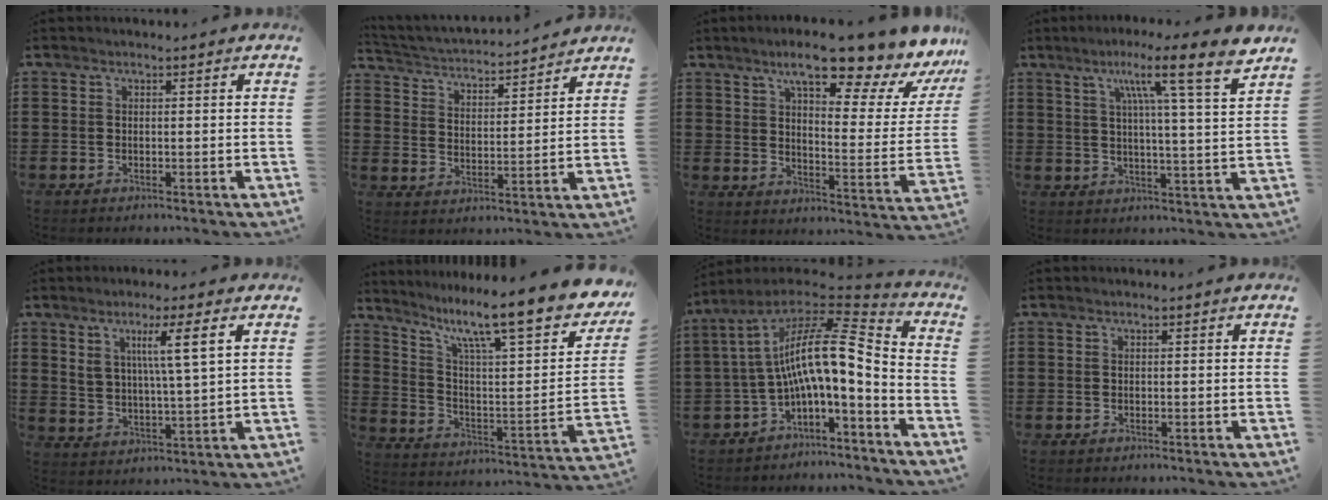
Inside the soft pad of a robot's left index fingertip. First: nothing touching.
{"total": 3.2, "force": [3.2, 0.1, 0.2], "torque": [-0.026, -0.029, 0.047]}
{"total": 12.9, "force": [9.8, 1.6, 8.2], "torque": [-0.136, -0.064, 0.153]}
{"total": 9.7, "force": [6.5, -0.8, 7.2], "torque": [-0.129, -0.040, 0.091]}
{"total": 6.5, "force": [3.5, 0.5, 5.5], "torque": [-0.107, -0.001, 0.055]}
{"total": 12.3, "force": [9.1, 1.9, 8.0], "torque": [-0.151, -0.078, 0.138]}
{"total": 11.6, "force": [-0.8, 3.1, 11.1], "torque": [-0.223, -0.016, -0.028]}
{"total": 0.0}